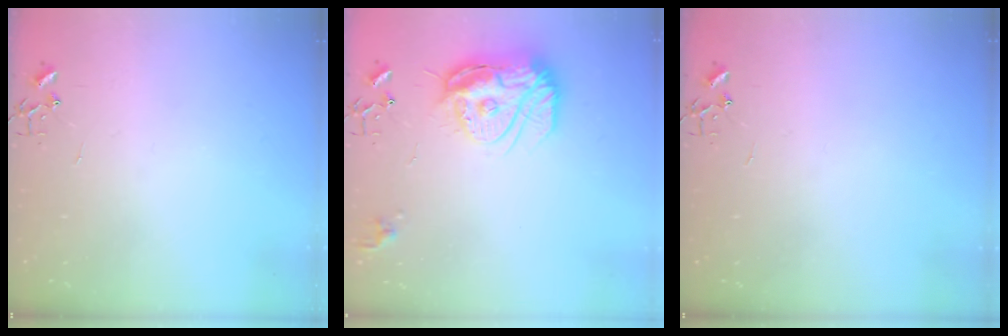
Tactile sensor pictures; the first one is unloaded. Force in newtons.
{"total": 17.0, "press": 16.9, "slide": 1.4}
{"total": 0.0}